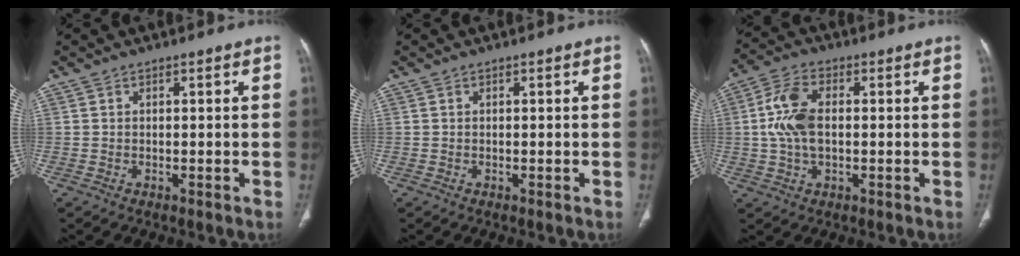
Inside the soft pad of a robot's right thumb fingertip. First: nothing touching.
{"total": 0.0}
{"total": 9.0, "force": [0.4, 5.0, 7.5], "torque": [-0.161, 0.015, 0.006]}